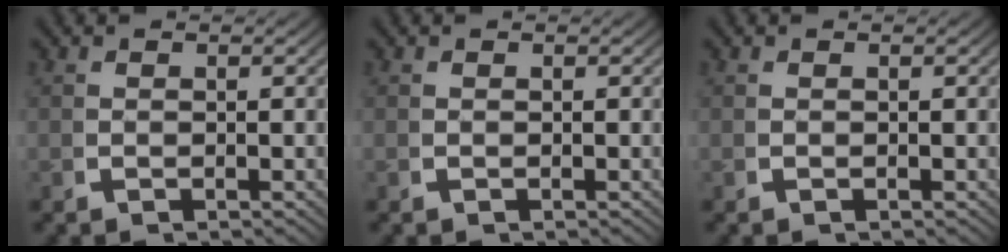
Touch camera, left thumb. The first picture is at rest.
{"total": 0.0}
{"total": 0.0}